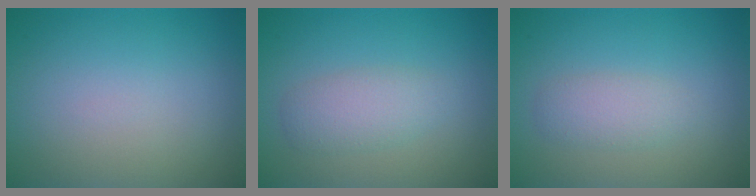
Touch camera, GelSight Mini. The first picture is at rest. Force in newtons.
{"total": 2.5, "press": 2.5, "slide": 0.0}
{"total": 2.1, "press": 2.1, "slide": 0.0}